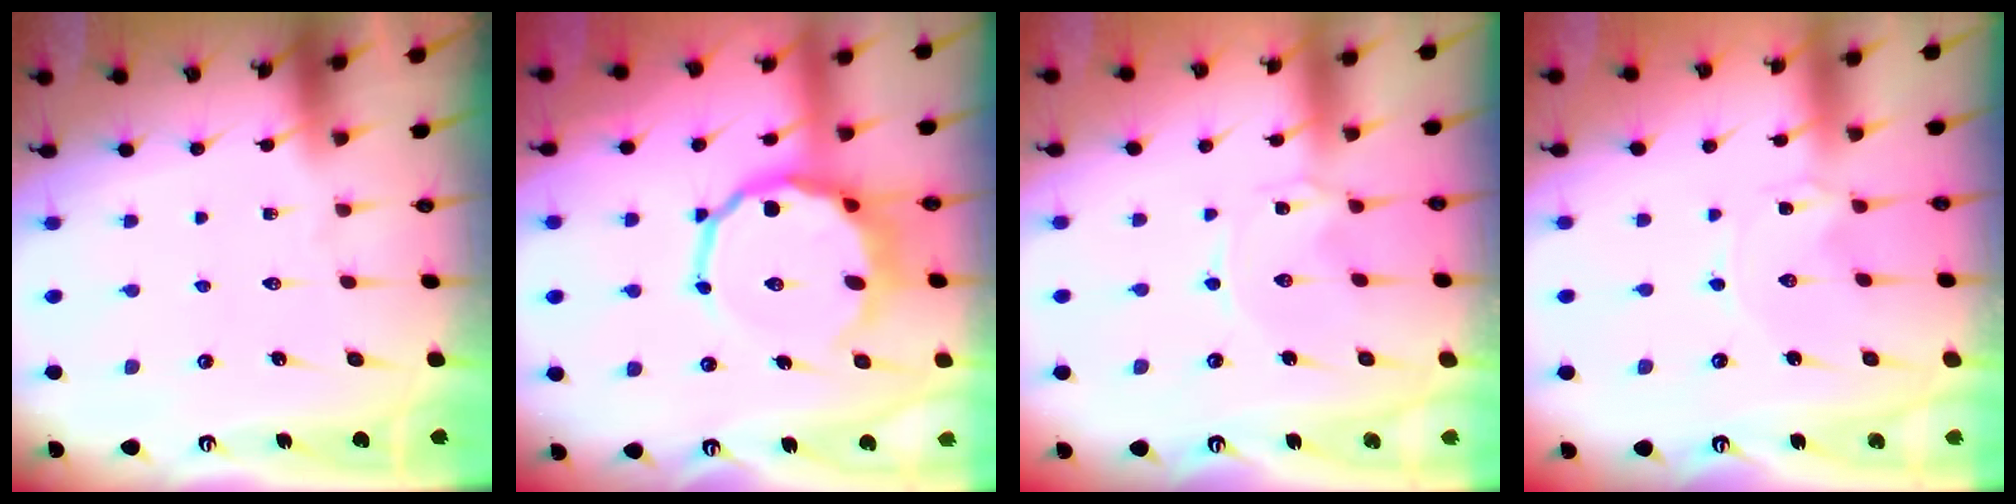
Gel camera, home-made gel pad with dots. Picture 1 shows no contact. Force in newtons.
{"total": 11.8, "press": 11.2, "slide": 3.7}
{"total": 0.0}
{"total": 0.0}